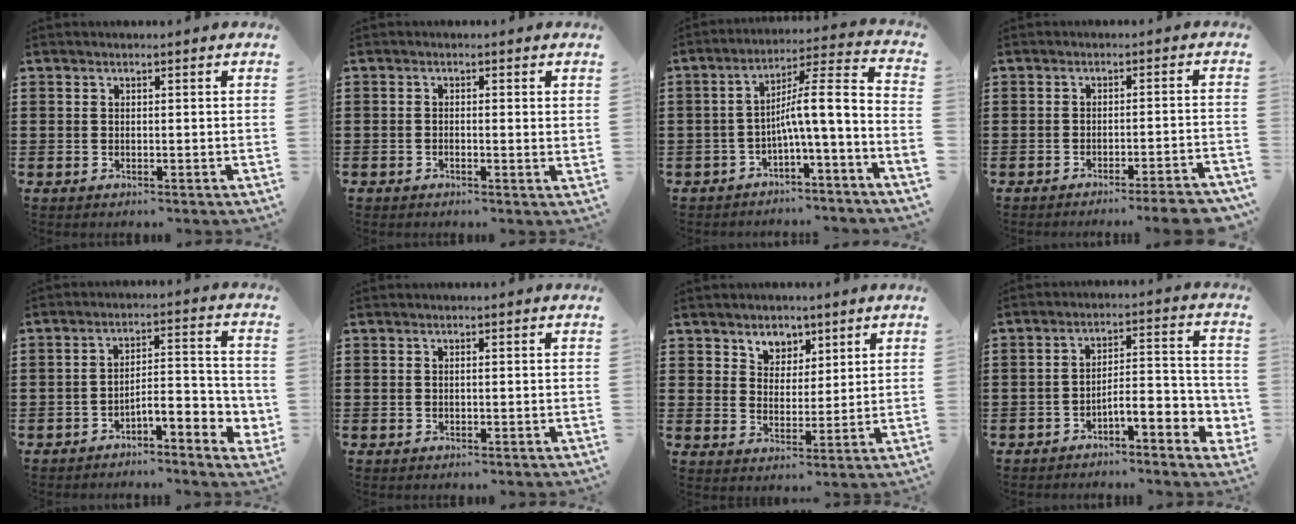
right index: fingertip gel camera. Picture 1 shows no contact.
{"total": 0.8, "force": [-0.2, 0.2, 0.7], "torque": [-0.014, -0.004, -0.003]}
{"total": 6.3, "force": [-3.4, -1.2, 5.2], "torque": [-0.097, -0.037, -0.085]}
{"total": 3.4, "force": [-3.0, -0.4, 1.7], "torque": [-0.028, -0.009, -0.058]}
{"total": 4.3, "force": [-3.3, 1.0, 2.6], "torque": [-0.047, -0.003, -0.066]}
{"total": 0.0}
{"total": 4.4, "force": [3.3, 2.9, 0.2], "torque": [-0.023, 0.005, 0.061]}
{"total": 5.0, "force": [-3.2, 1.3, 3.5], "torque": [-0.053, -0.011, -0.065]}